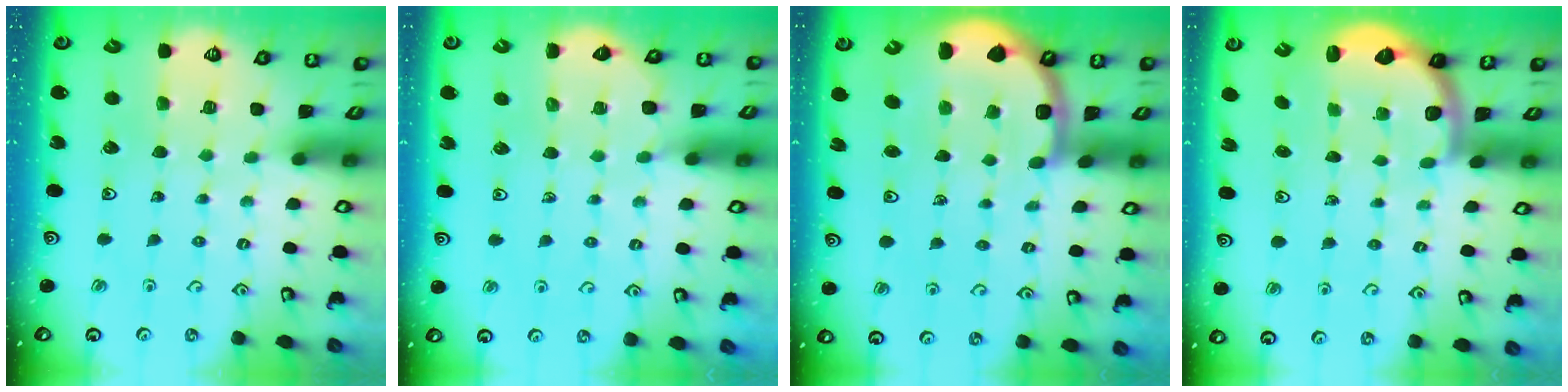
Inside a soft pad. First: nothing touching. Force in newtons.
{"total": 4.1, "press": 4.0, "slide": 0.7}
{"total": 6.3, "press": 6.0, "slide": 1.9}
{"total": 2.4, "press": 2.1, "slide": 1.2}